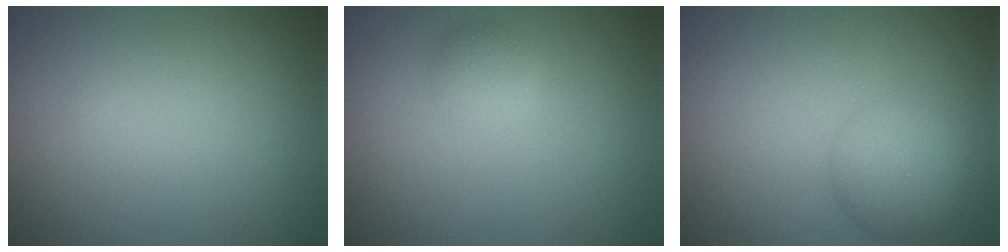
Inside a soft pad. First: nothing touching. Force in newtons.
{"total": 1.7, "press": 1.7, "slide": 0.2}
{"total": 3.8, "press": 3.8, "slide": 0.2}